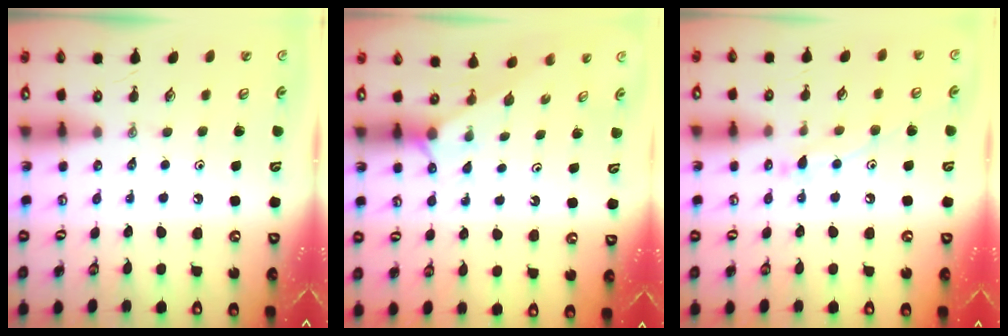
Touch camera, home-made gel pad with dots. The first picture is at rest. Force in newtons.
{"total": 1.5, "press": 1.4, "slide": 0.2}
{"total": 9.3, "press": 9.2, "slide": 0.7}